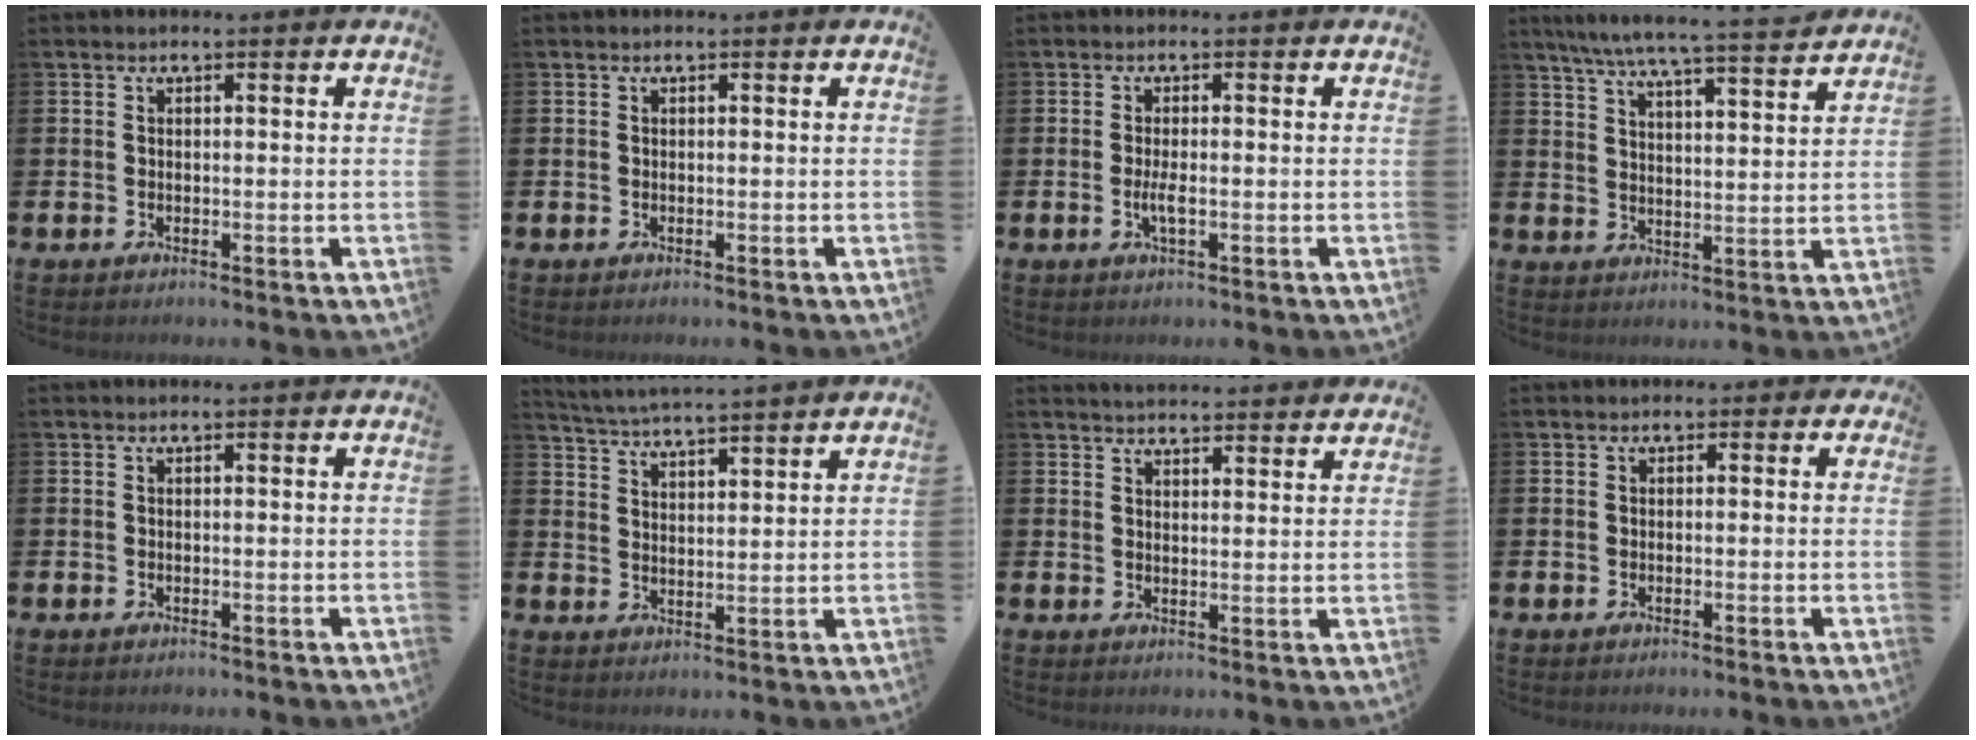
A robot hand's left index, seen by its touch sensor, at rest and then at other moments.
{"total": 0.0}
{"total": 1.9, "force": [-0.4, 0.5, 1.8], "torque": [-0.038, 0.003, -0.006]}
{"total": 7.2, "force": [6.7, 0.0, 2.6], "torque": [-0.065, -0.042, 0.115]}
{"total": 0.0}
{"total": 4.8, "force": [4.7, -0.4, 0.3], "torque": [-0.027, -0.029, 0.084]}
{"total": 3.9, "force": [3.9, 0.1, 0.0], "torque": [-0.006, -0.023, 0.071]}
{"total": 0.8, "force": [-0.3, 0.7, 0.3], "torque": [-0.004, 0.008, -0.008]}